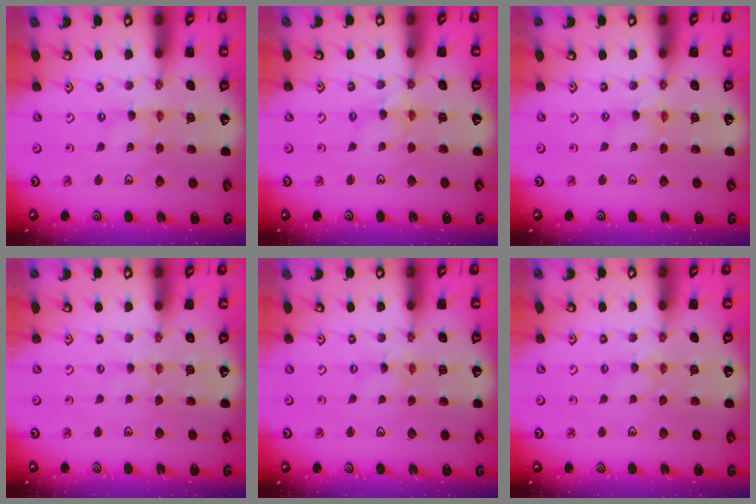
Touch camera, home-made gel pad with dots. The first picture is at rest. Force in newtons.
{"total": 4.0, "press": 4.0, "slide": 0.3}
{"total": 1.0, "press": 0.9, "slide": 0.2}
{"total": 1.9, "press": 1.9, "slide": 0.4}
{"total": 0.0}
{"total": 2.8, "press": 2.8, "slide": 0.4}